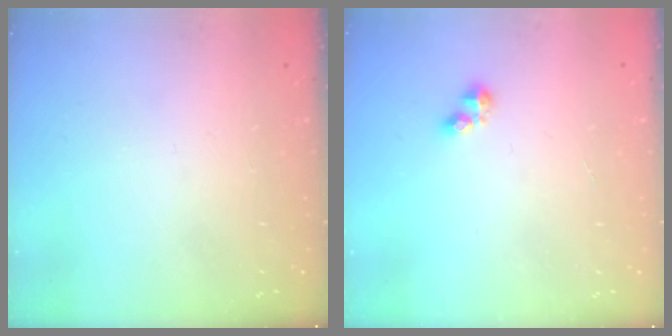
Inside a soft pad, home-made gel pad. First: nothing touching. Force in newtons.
{"total": 2.8, "press": 2.8, "slide": 0.4}